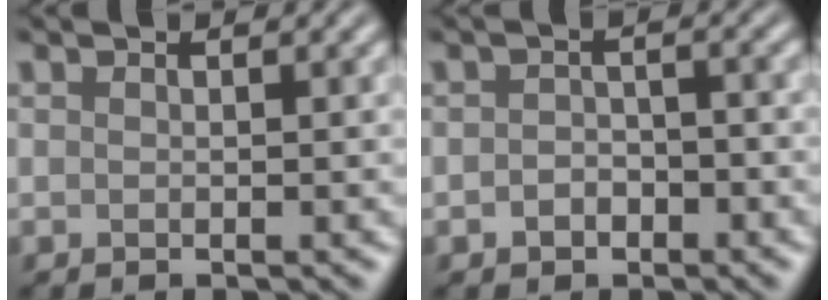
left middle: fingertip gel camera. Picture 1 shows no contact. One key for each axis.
{"total": 1.8, "fx": -0.8, "fy": 1.3, "fz": 1.0, "tx": -0.022, "ty": 0.000, "tz": -0.015}